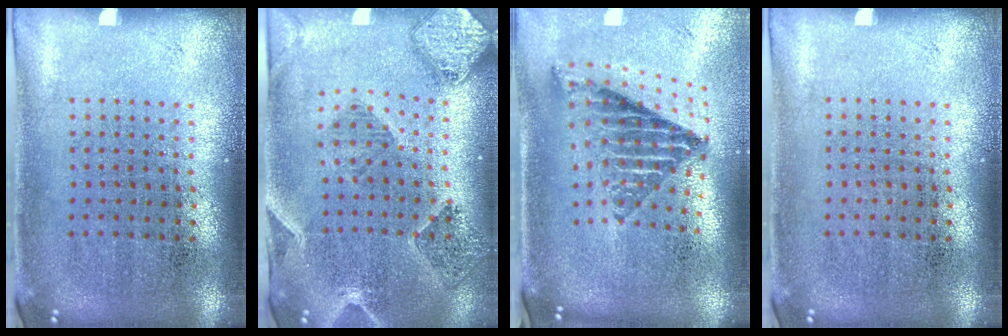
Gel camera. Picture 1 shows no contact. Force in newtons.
{"total": 1.6, "press": 1.6, "slide": 0.3}
{"total": 1.7, "press": 1.4, "slide": 1.1}
{"total": 0.0}